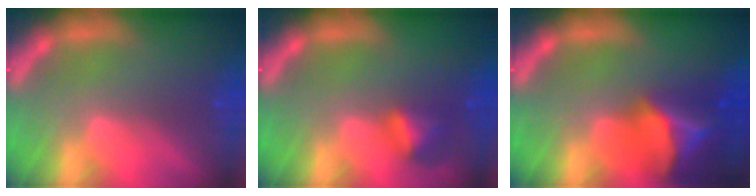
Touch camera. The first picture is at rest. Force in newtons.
{"total": 2.4}
{"total": 9.4}